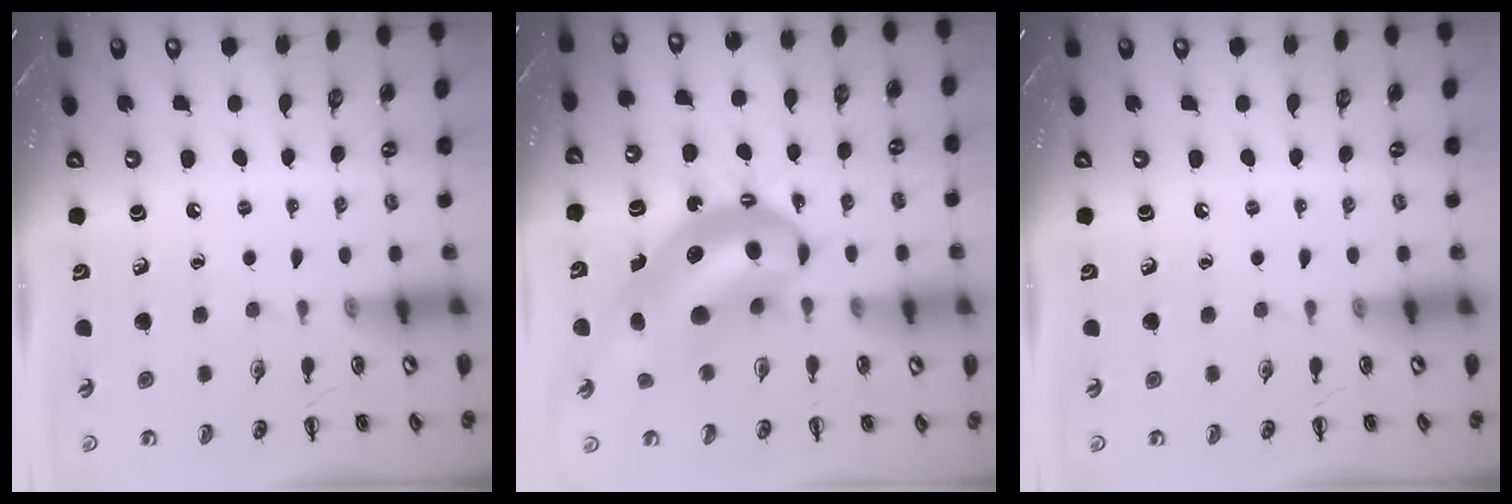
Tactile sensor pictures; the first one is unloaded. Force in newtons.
{"total": 15.0, "press": 14.4, "slide": 4.2}
{"total": 0.0}